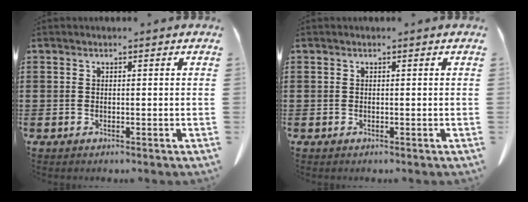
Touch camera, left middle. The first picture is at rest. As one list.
[{"total": 0.0}]